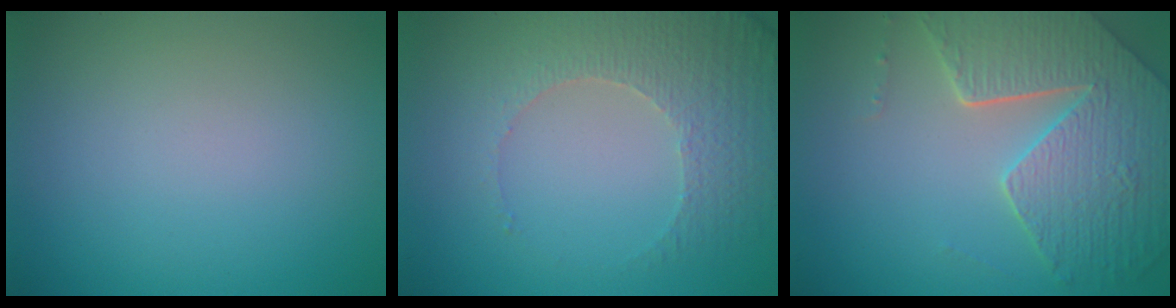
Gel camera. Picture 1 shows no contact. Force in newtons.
{"total": 4.7, "press": 3.5, "slide": 3.1}
{"total": 7.2, "press": 5.5, "slide": 4.7}